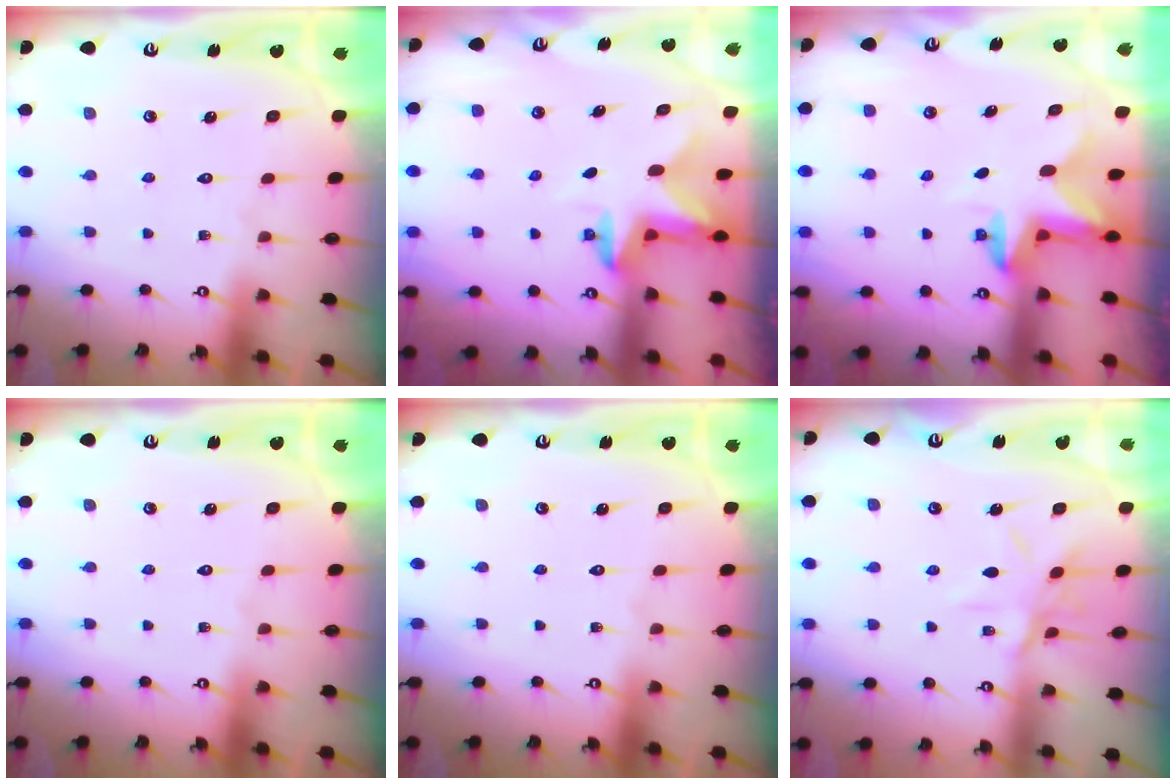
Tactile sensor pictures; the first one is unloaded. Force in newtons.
{"total": 2.7, "press": 2.7, "slide": 0.5}
{"total": 2.7, "press": 2.7, "slide": 0.5}
{"total": 0.0}
{"total": 0.0}
{"total": 9.0, "press": 9.0, "slide": 0.6}